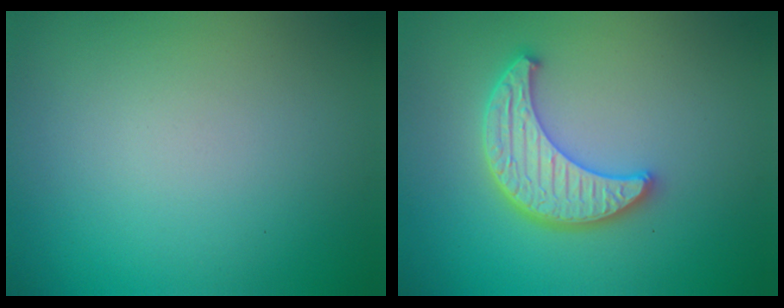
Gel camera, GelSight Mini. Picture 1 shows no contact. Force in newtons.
{"total": 4.4, "press": 3.8, "slide": 2.2}